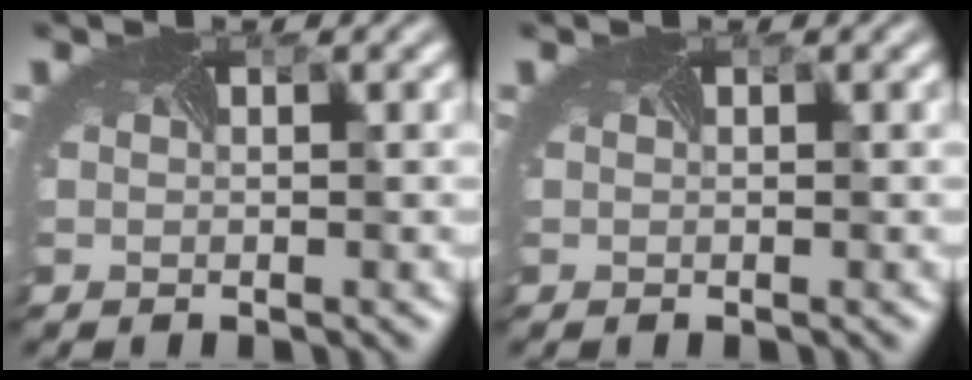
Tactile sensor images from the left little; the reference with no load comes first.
{"total": 0.0}